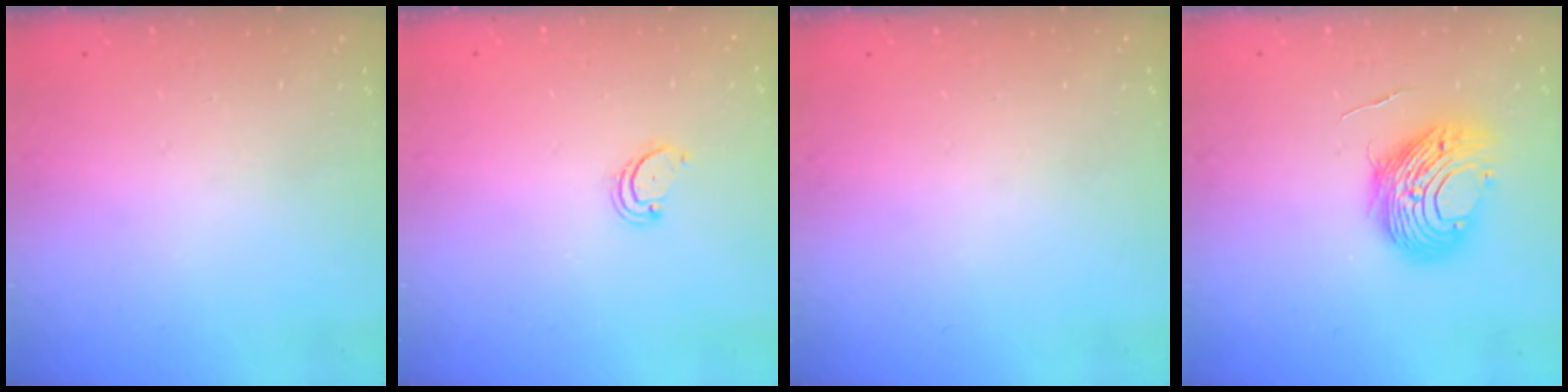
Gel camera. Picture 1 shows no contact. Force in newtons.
{"total": 2.6, "press": 2.5, "slide": 0.5}
{"total": 0.0}
{"total": 11.5, "press": 11.4, "slide": 1.1}